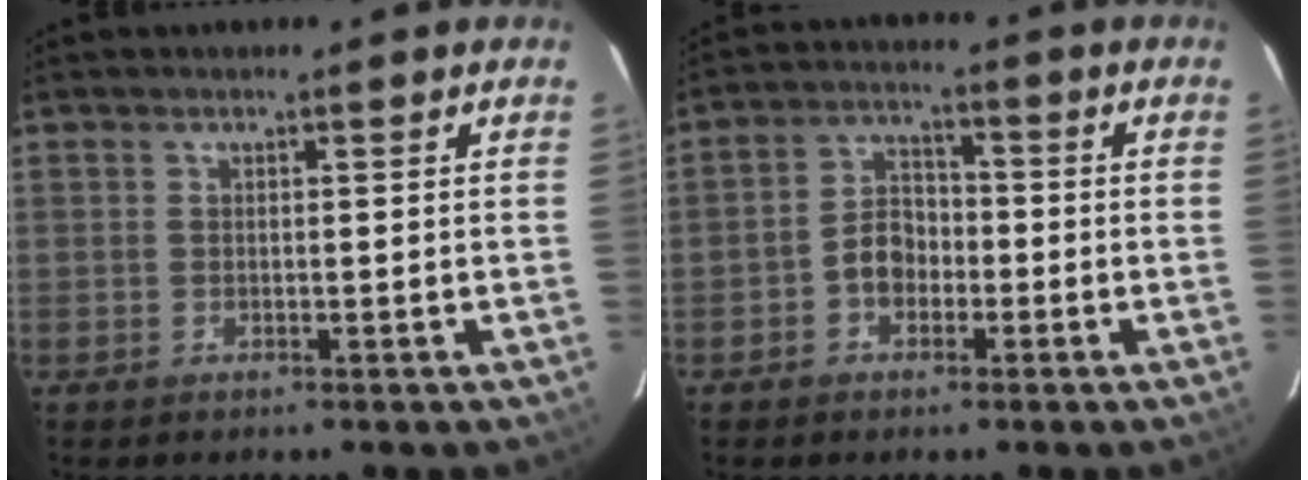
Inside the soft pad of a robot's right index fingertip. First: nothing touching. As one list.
[{"total": 5.6, "force": [-2.2, 4.2, 2.9], "torque": [-0.057, 0.021, -0.035]}]